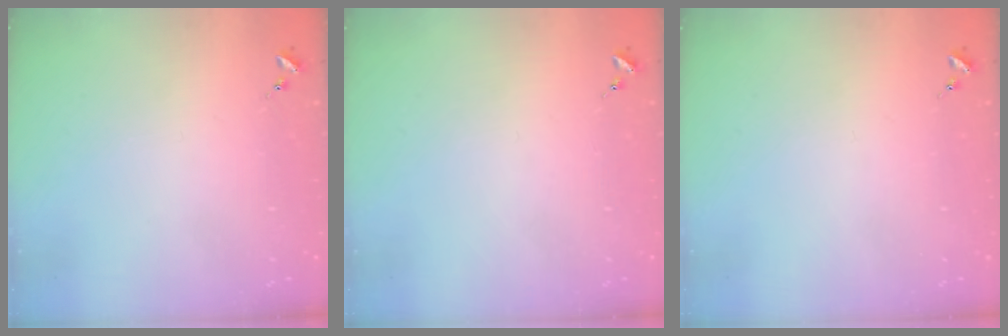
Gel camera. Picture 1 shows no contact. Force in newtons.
{"total": 0.0}
{"total": 0.0}